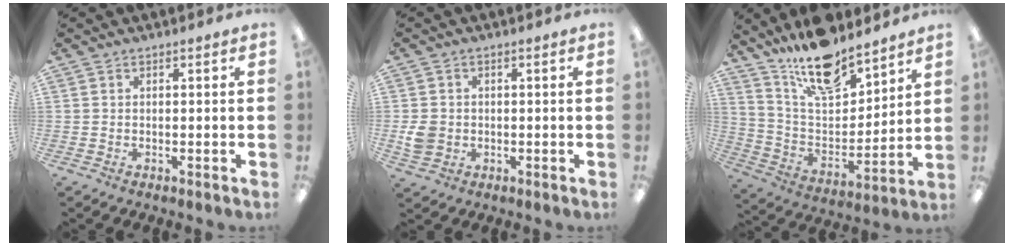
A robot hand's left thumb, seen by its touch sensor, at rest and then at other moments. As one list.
[{"total": 4.3, "force": [-0.4, 3.9, 1.9], "torque": [-0.032, 0.002, -0.007]}, {"total": 16.6, "force": [13.8, 5.6, 7.3], "torque": [-0.142, -0.088, 0.245]}]